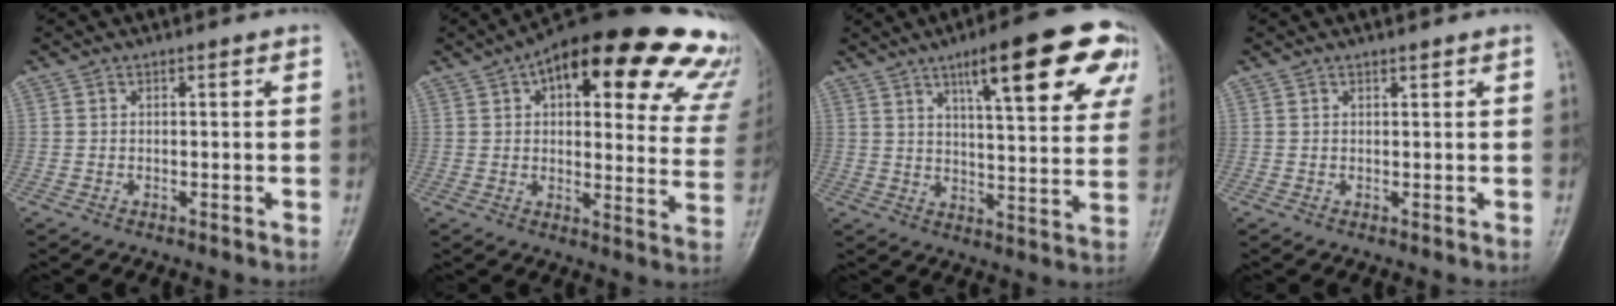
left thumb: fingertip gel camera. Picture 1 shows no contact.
{"total": 29.9, "force": [17.6, 11.2, 21.4], "torque": [-0.231, -0.018, 0.215]}
{"total": 20.4, "force": [10.6, 5.2, 16.7], "torque": [-0.197, -0.021, 0.146]}
{"total": 0.6, "force": [0.5, 0.1, 0.2], "torque": [-0.006, -0.005, 0.009]}